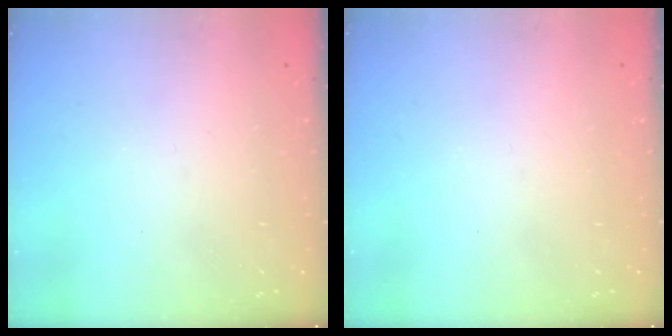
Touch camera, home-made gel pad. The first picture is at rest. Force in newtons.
{"total": 0.0}